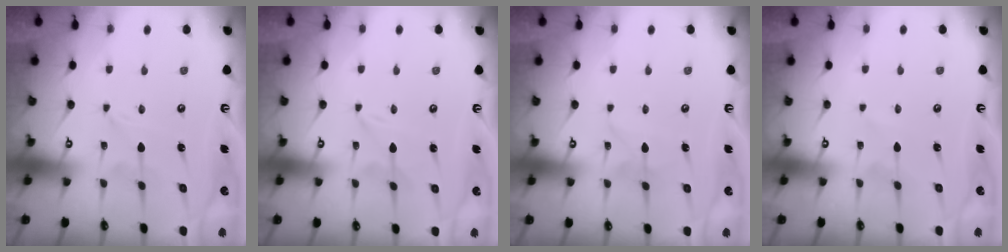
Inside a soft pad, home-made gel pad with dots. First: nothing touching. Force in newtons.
{"total": 0.0}
{"total": 2.0, "press": 1.9, "slide": 0.2}
{"total": 0.0}